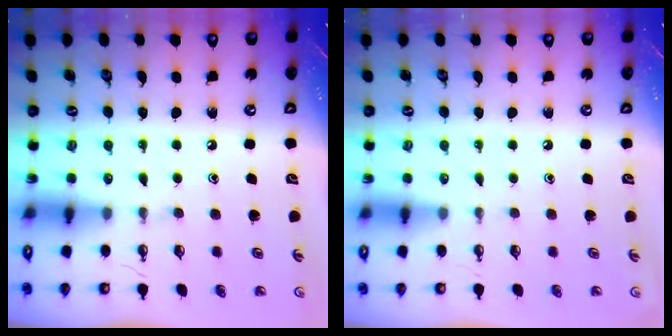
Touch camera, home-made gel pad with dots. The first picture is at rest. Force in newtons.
{"total": 0.0}